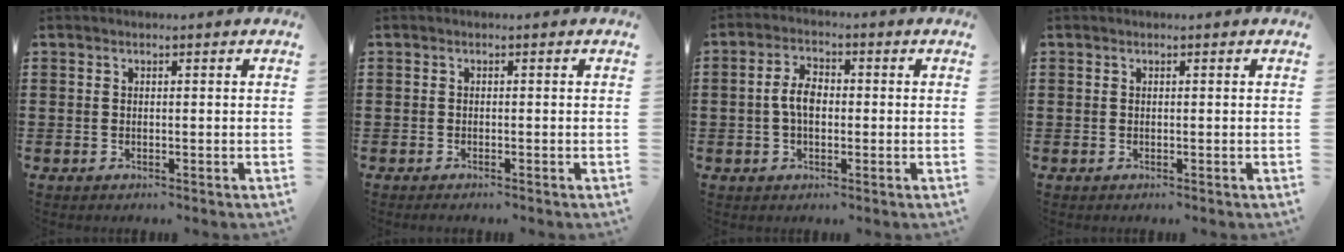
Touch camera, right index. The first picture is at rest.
{"total": 0.5, "force": [-0.5, 0.0, 0.0], "torque": [-0.001, -0.002, -0.011]}
{"total": 4.5, "force": [-0.3, 2.6, 3.7], "torque": [-0.079, 0.007, -0.009]}
{"total": 0.0}